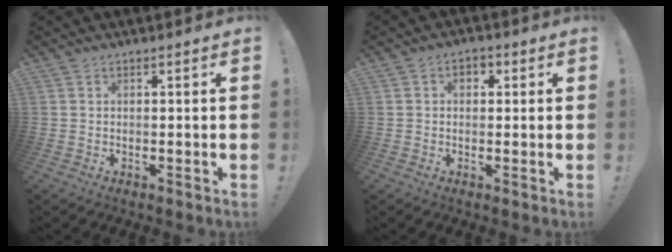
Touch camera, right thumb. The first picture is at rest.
{"total": 2.9, "force": [0.3, 2.1, 2.0], "torque": [-0.023, 0.004, 0.002]}